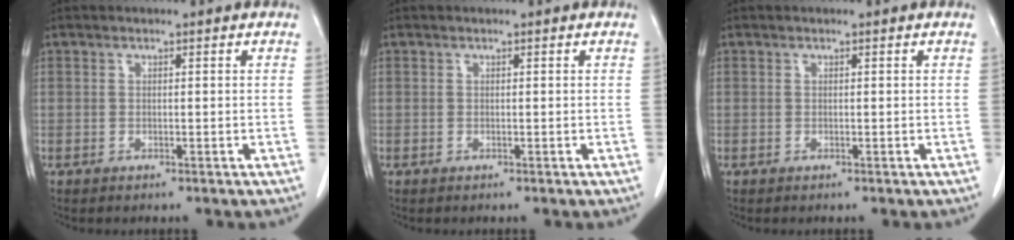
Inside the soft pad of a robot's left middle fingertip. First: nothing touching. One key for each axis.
{"total": 0.0}
{"total": 0.0}